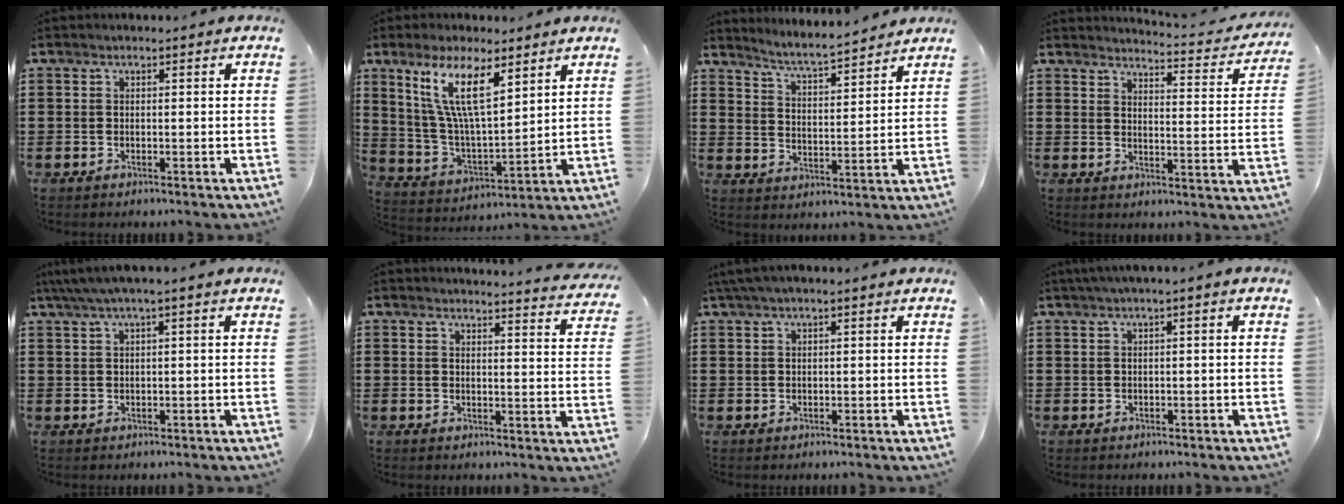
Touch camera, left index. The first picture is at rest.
{"total": 11.8, "force": [7.0, 3.3, 9.0], "torque": [-0.195, -0.018, 0.125]}
{"total": 4.5, "force": [4.4, -0.4, 1.1], "torque": [-0.042, -0.036, 0.070]}
{"total": 3.1, "force": [3.0, -0.2, 0.8], "torque": [-0.026, -0.031, 0.043]}
{"total": 2.1, "force": [0.6, 0.1, 2.0], "torque": [-0.036, -0.001, 0.010]}
{"total": 3.1, "force": [3.1, -0.5, 0.4], "torque": [-0.013, -0.021, 0.052]}
{"total": 1.6, "force": [0.8, 0.1, 1.4], "torque": [-0.025, 0.000, 0.016]}
{"total": 1.2, "force": [-0.1, -0.1, 1.2], "torque": [-0.018, -0.004, -0.001]}